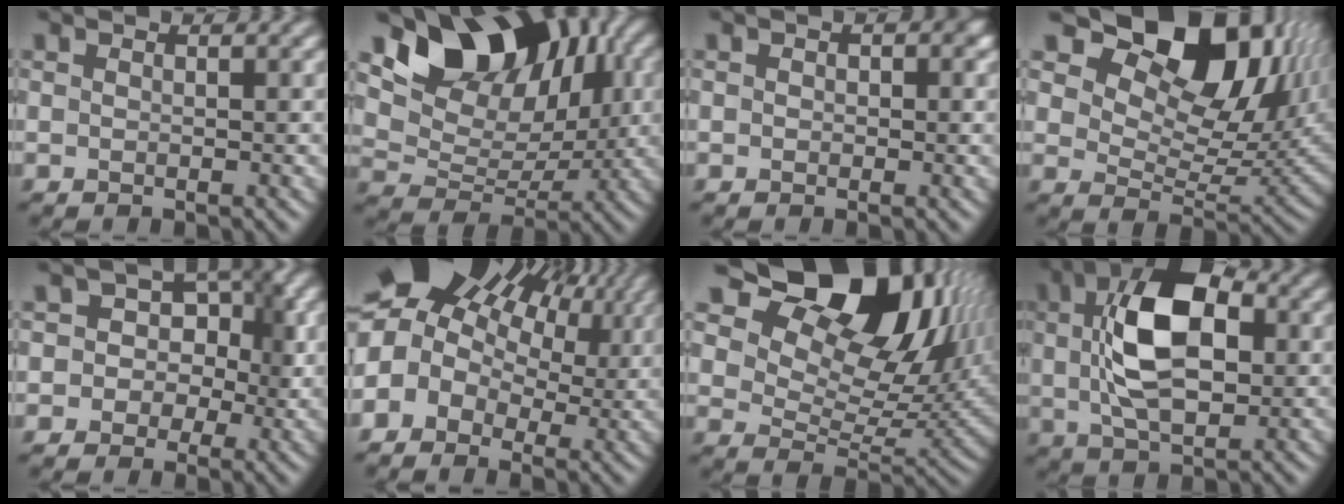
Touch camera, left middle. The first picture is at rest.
{"total": 10.6, "force": [5.1, 6.8, 6.3], "torque": [-0.101, -0.002, 0.079]}
{"total": 1.3, "force": [0.0, 1.2, 0.6], "torque": [0.003, 0.000, -0.004]}
{"total": 14.1, "force": [8.1, 7.6, 8.7], "torque": [-0.125, 0.006, 0.136]}
{"total": 4.8, "force": [0.4, 4.4, 1.8], "torque": [0.019, 0.028, -0.025]}
{"total": 13.5, "force": [5.0, 10.0, 7.6], "torque": [-0.155, 0.040, 0.069]}
{"total": 16.9, "force": [9.4, 9.4, 10.4], "torque": [-0.170, 0.029, 0.149]}
{"total": 9.6, "force": [1.9, 5.1, 7.9], "torque": [-0.146, 0.016, 0.023]}